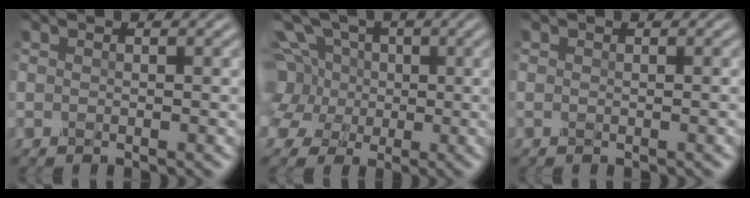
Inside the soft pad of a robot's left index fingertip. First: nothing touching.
{"total": 11.5, "force": [2.5, 9.6, 5.8], "torque": [-0.125, 0.045, 0.002]}
{"total": 0.7, "force": [-0.1, 0.3, 0.6], "torque": [-0.002, -0.002, -0.001]}